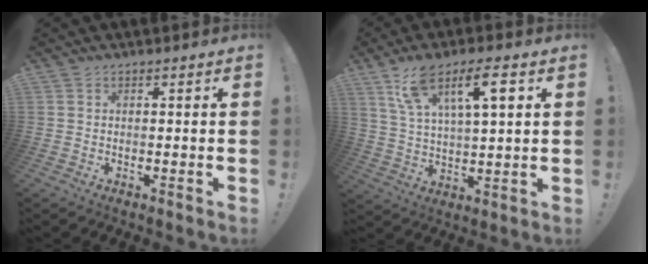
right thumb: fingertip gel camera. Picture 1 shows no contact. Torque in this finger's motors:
{"motor_torque": [0.46, 0.68, 0.15, 0.12, 0.14]}